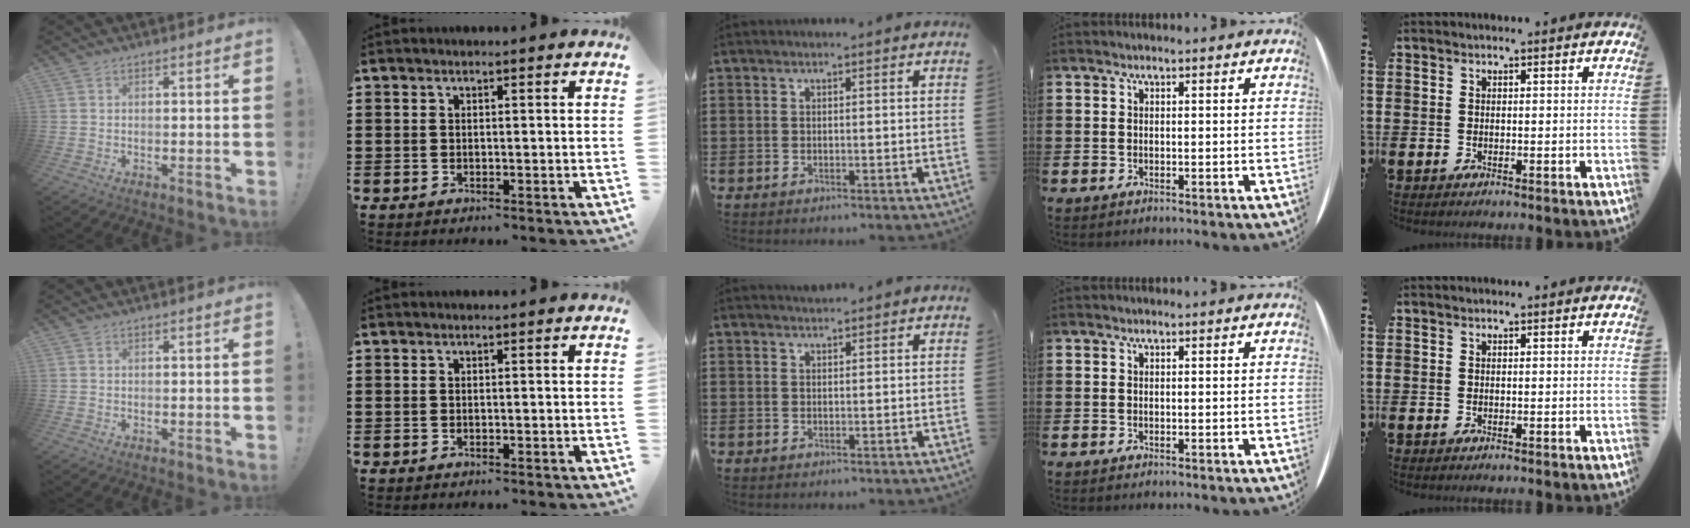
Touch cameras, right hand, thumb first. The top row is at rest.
{"middle": {"total": 0.9, "force": [0.9, 0.0, -0.2], "torque": [0.000, -0.003, 0.018]}}